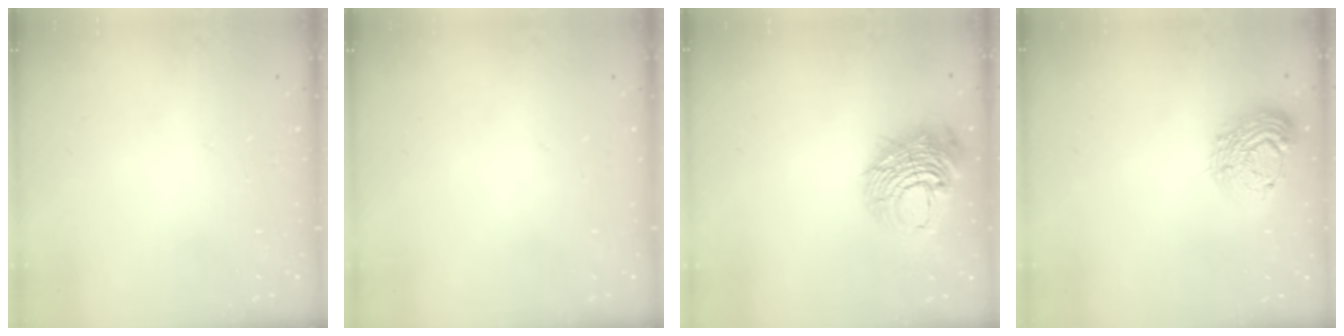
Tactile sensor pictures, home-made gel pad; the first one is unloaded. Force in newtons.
{"total": 0.0}
{"total": 15.2, "press": 15.1, "slide": 1.2}
{"total": 14.1, "press": 14.1, "slide": 0.9}